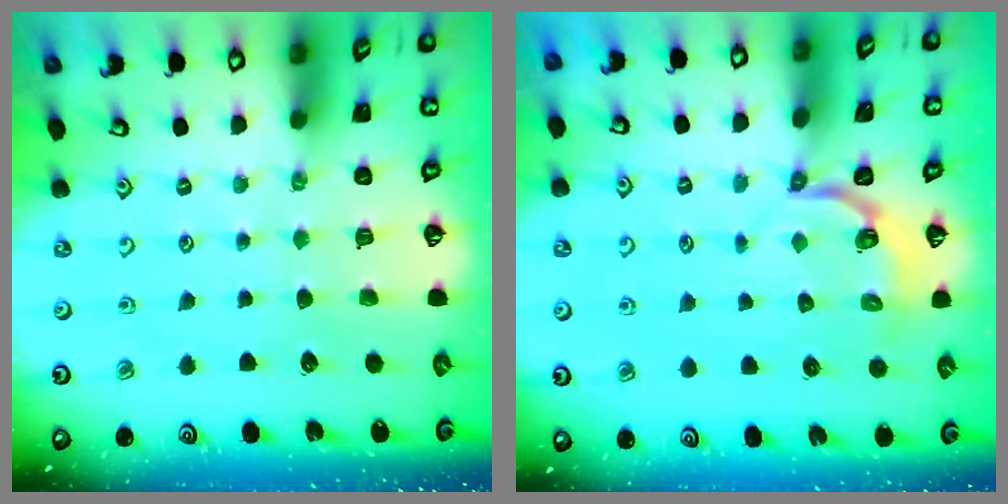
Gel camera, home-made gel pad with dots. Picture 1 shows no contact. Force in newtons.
{"total": 3.4, "press": 2.5, "slide": 2.3}